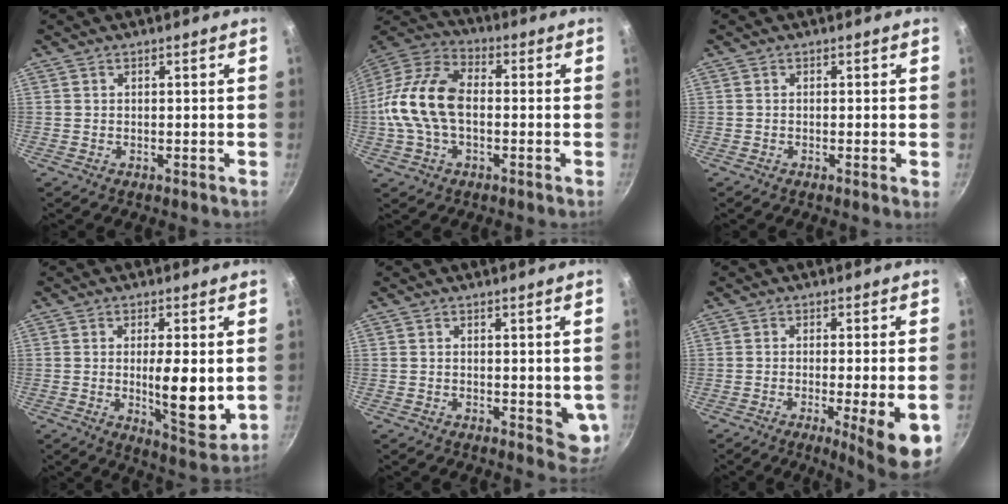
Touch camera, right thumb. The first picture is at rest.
{"total": 15.7, "force": [-1.1, 9.6, 12.4], "torque": [-0.232, 0.038, -0.037]}
{"total": 1.2, "force": [-0.3, -0.1, 1.1], "torque": [-0.017, -0.004, -0.009]}
{"total": 10.9, "force": [-0.3, 3.2, 10.4], "torque": [-0.153, -0.023, 0.004]}
{"total": 5.2, "force": [0.0, 2.6, 4.5], "torque": [-0.048, -0.015, 0.001]}
{"total": 10.9, "force": [-3.5, 1.8, 10.1], "torque": [-0.139, -0.001, -0.045]}